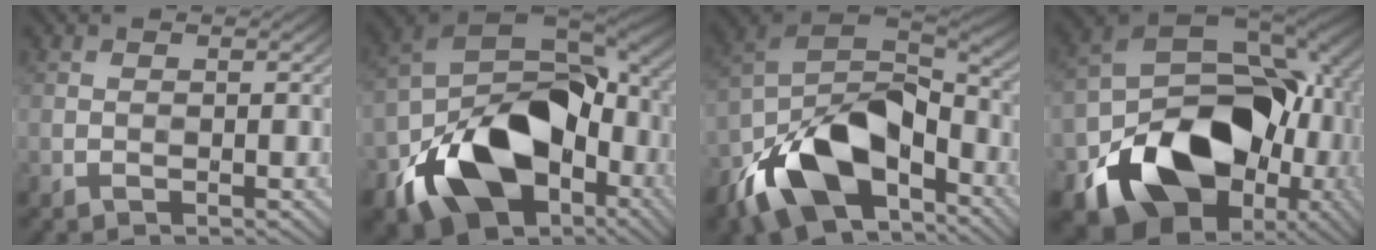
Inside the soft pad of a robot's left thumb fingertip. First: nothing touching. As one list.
[{"total": 17.4, "force": [-5.6, 11.6, 11.8], "torque": [-0.223, -0.036, -0.093]}, {"total": 16.4, "force": [-8.3, 9.0, 10.9], "torque": [-0.224, -0.043, -0.143]}, {"total": 18.1, "force": [-4.9, 13.5, 11.0], "torque": [-0.211, -0.043, -0.065]}]